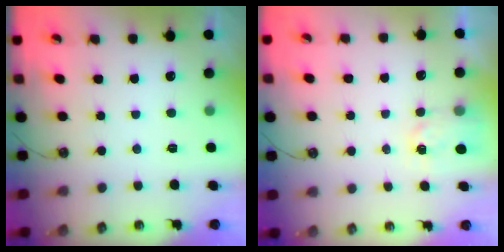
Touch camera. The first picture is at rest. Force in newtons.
{"total": 3.0, "press": 2.9, "slide": 0.3}